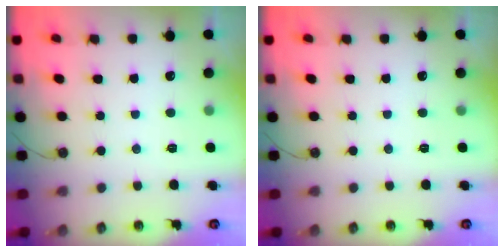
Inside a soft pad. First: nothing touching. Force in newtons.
{"total": 0.0}